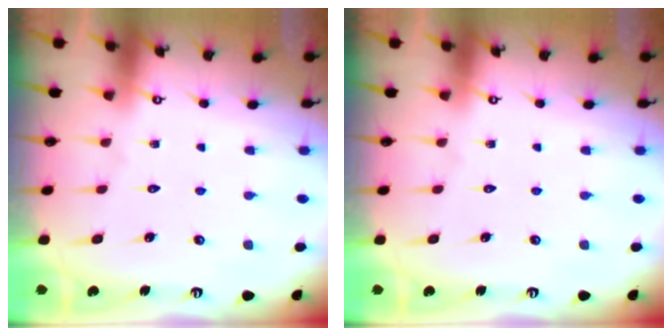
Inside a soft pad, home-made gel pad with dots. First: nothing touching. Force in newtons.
{"total": 0.0}